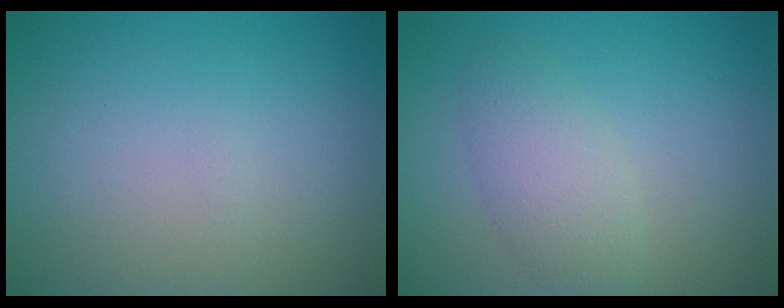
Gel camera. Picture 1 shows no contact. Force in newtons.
{"total": 2.9, "press": 2.9, "slide": 0.2}